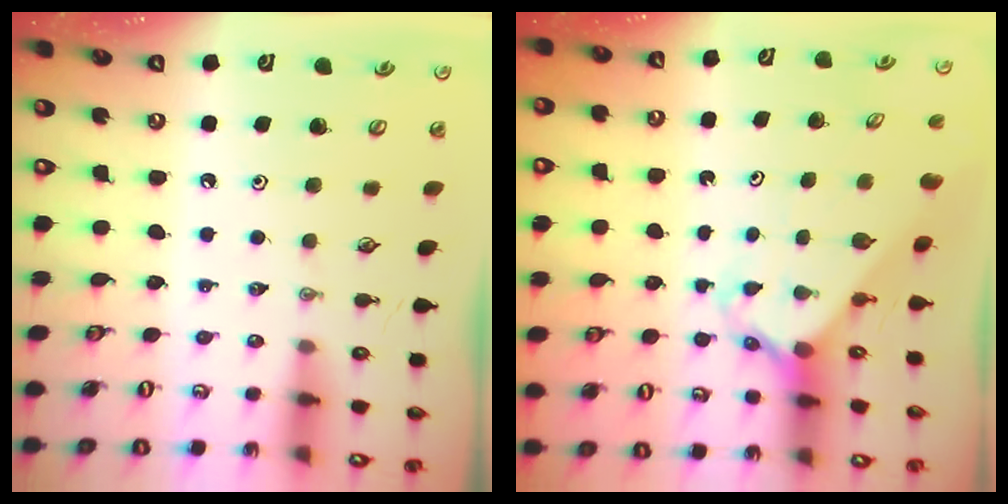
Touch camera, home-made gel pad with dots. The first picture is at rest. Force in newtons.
{"total": 2.6, "press": 2.6, "slide": 0.1}